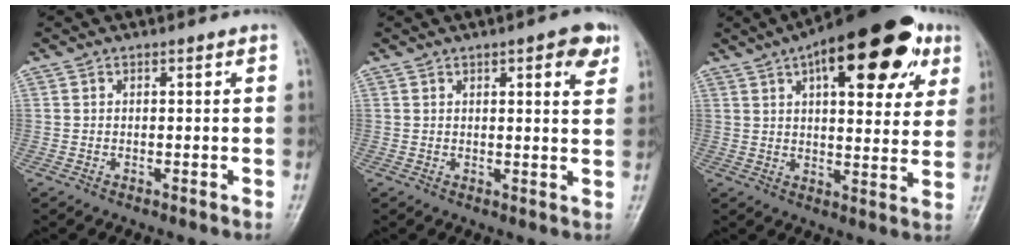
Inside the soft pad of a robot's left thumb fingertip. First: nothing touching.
{"total": 5.5, "force": [2.8, 1.6, 4.4], "torque": [-0.046, -0.010, 0.031]}
{"total": 23.7, "force": [11.2, 9.8, 18.4], "torque": [-0.234, -0.002, 0.156]}